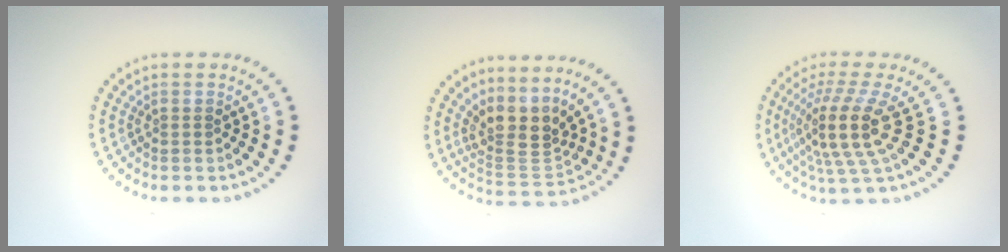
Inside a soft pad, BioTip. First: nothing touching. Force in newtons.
{"total": 3.9, "press": 2.8, "slide": 2.6}
{"total": 5.2, "press": 3.7, "slide": 3.6}